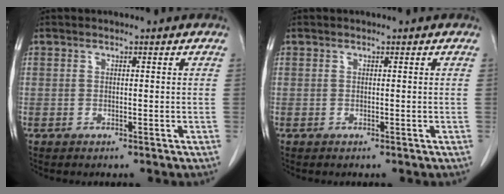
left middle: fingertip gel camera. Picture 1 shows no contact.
{"total": 0.0}